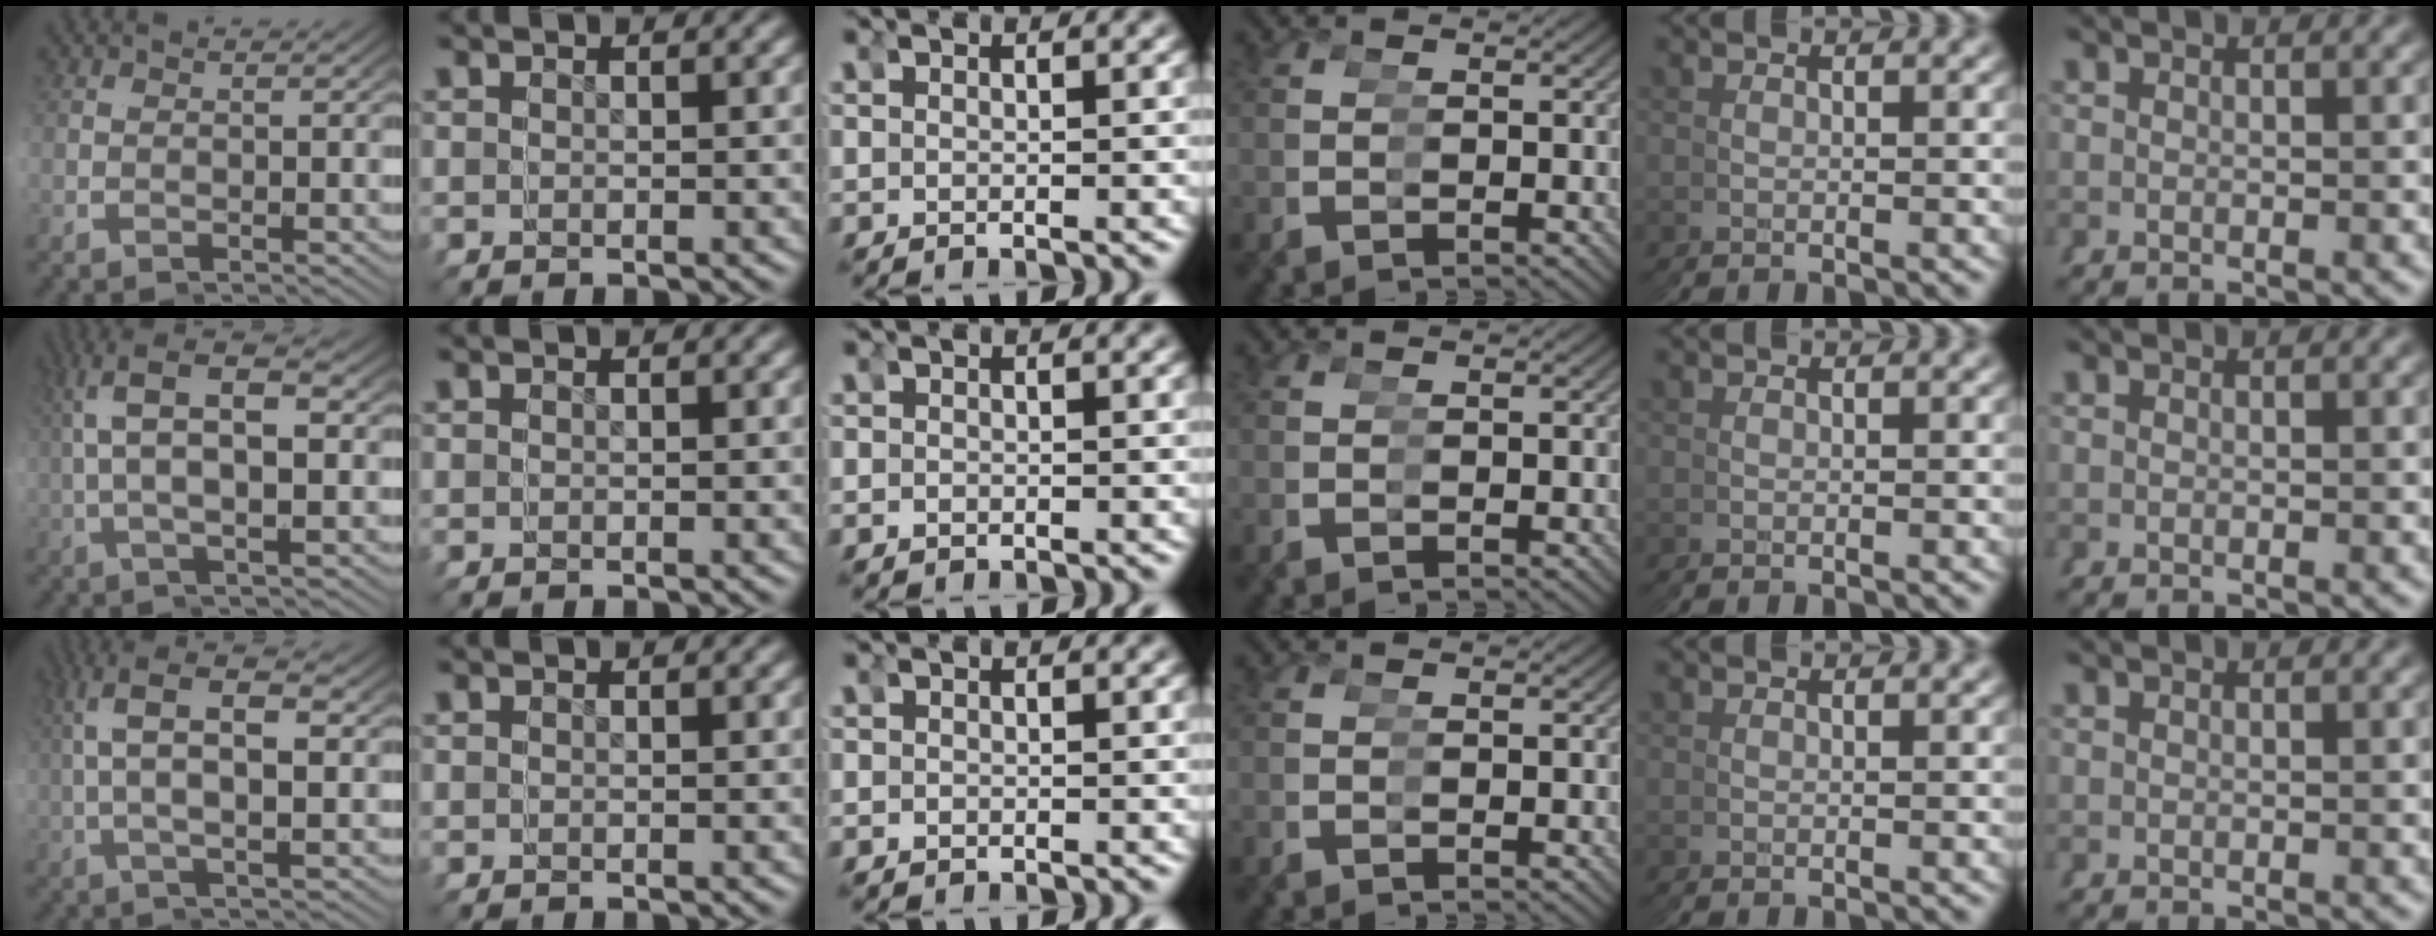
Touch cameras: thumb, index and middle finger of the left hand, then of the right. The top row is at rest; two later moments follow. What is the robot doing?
{"motion": "grasp_and_lifting", "object": "bandage"}